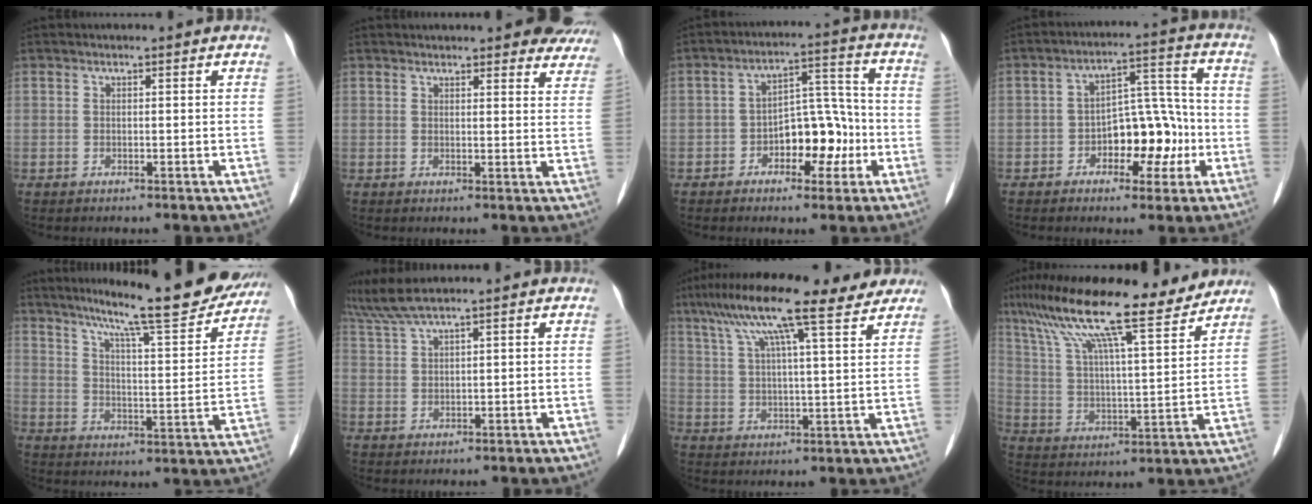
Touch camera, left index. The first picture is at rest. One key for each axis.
{"total": 12.8, "fx": 11.8, "fy": 3.1, "fz": 4.1, "tx": -0.019, "ty": 0.000, "tz": 0.118}
{"total": 8.8, "fx": -3.0, "fy": 4.5, "fz": 6.9, "tx": -0.108, "ty": 0.031, "tz": -0.046}
{"total": 9.5, "fx": -2.9, "fy": 4.9, "fz": 7.6, "tx": -0.117, "ty": 0.034, "tz": -0.043}
{"total": 17.7, "fx": 15.0, "fy": 1.6, "fz": 9.1, "tx": -0.135, "ty": -0.006, "tz": 0.208}
{"total": 4.5, "fx": 3.7, "fy": -0.6, "fz": 2.4, "tx": -0.068, "ty": 0.018, "tz": 0.085}
{"total": 16.1, "fx": 11.8, "fy": 2.3, "fz": 10.7, "tx": -0.187, "ty": 0.045, "tz": 0.178}
{"total": 18.5, "fx": 14.7, "fy": 1.8, "fz": 11.1, "tx": -0.194, "ty": 0.021, "tz": 0.243}